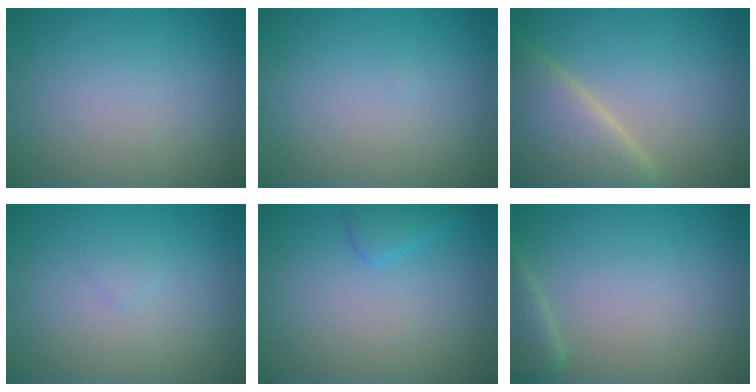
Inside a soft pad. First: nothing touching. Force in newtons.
{"total": 0.0}
{"total": 7.7, "press": 7.7, "slide": 0.7}
{"total": 0.6, "press": 0.6, "slide": 0.1}
{"total": 1.7, "press": 1.7, "slide": 0.1}
{"total": 2.2, "press": 2.2, "slide": 0.3}